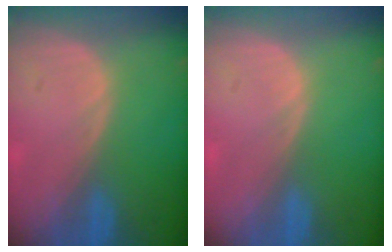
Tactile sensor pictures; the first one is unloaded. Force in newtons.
{"total": 0.0}